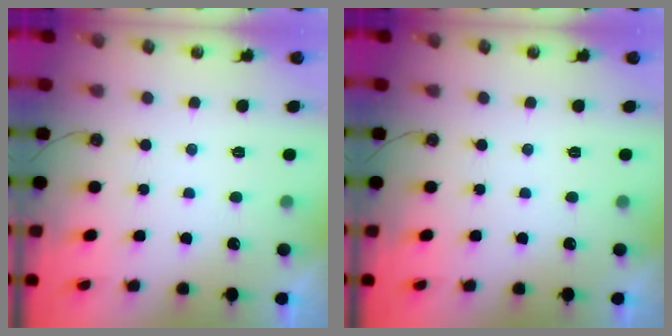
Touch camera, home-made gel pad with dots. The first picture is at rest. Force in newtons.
{"total": 0.0}